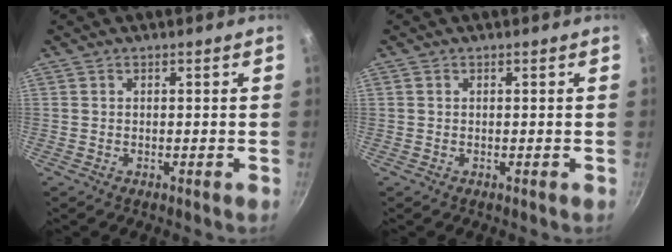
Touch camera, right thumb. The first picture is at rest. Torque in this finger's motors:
{"motor_torque": [-0.08, -0.29, 0.30, 0.23, 0.02]}